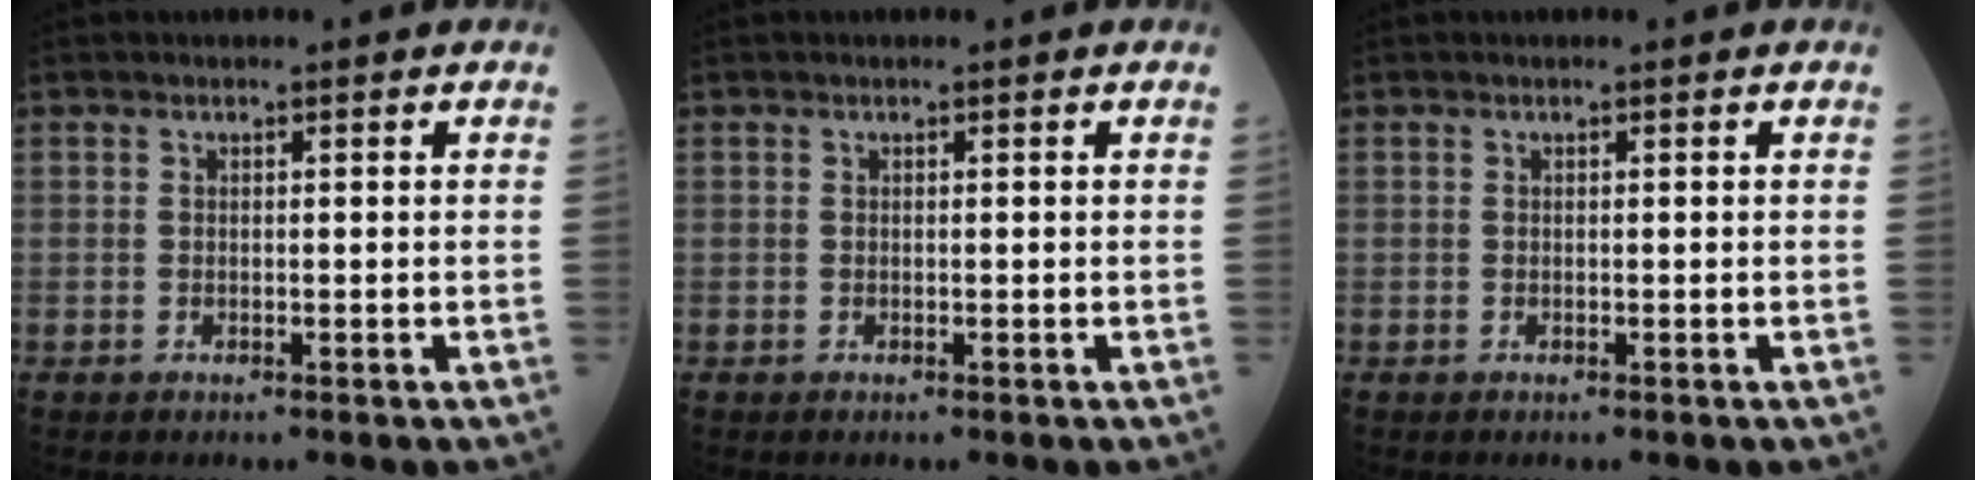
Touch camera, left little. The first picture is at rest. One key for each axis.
{"total": 0.0}
{"total": 0.0}